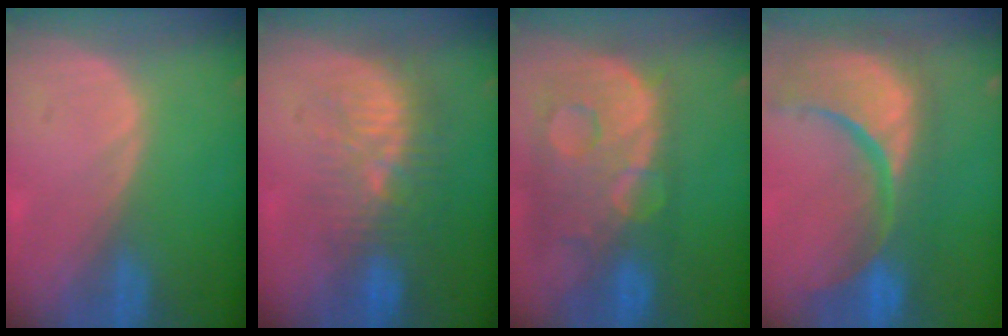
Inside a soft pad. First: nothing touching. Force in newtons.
{"total": 9.6, "press": 9.0, "slide": 3.5}
{"total": 13.6, "press": 11.1, "slide": 8.0}
{"total": 15.4, "press": 12.1, "slide": 9.6}